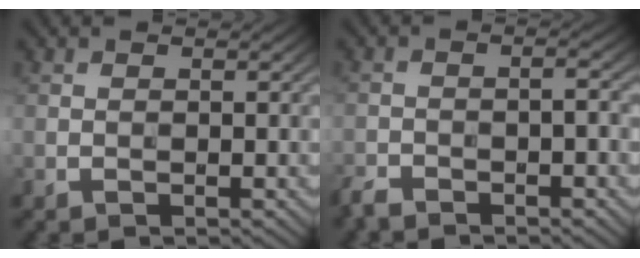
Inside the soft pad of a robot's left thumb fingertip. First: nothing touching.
{"total": 3.9, "force": [-3.3, 0.9, 2.0], "torque": [-0.038, -0.001, -0.066]}